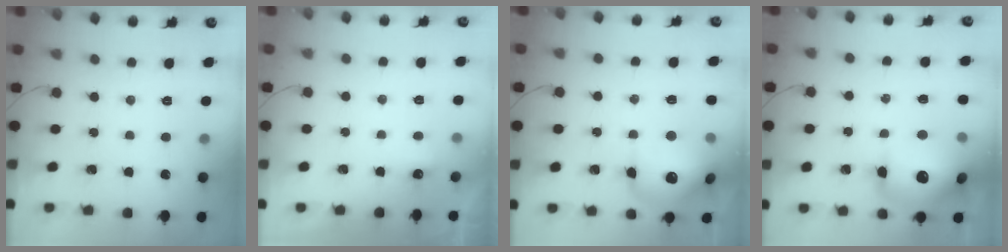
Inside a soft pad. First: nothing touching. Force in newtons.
{"total": 2.9, "press": 2.8, "slide": 0.8}
{"total": 18.0, "press": 17.9, "slide": 2.2}
{"total": 19.4, "press": 19.0, "slide": 3.8}